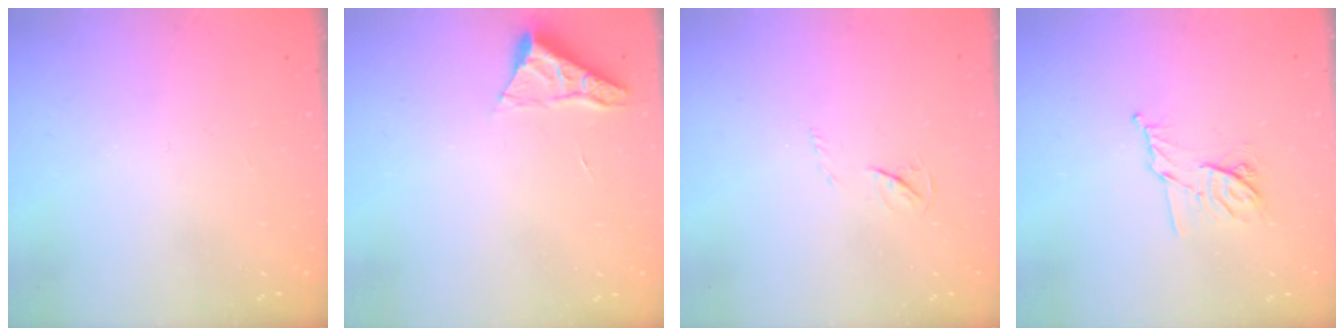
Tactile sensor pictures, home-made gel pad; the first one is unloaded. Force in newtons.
{"total": 5.3, "press": 5.3, "slide": 0.5}
{"total": 3.1, "press": 3.1, "slide": 0.5}
{"total": 9.4, "press": 9.4, "slide": 0.7}